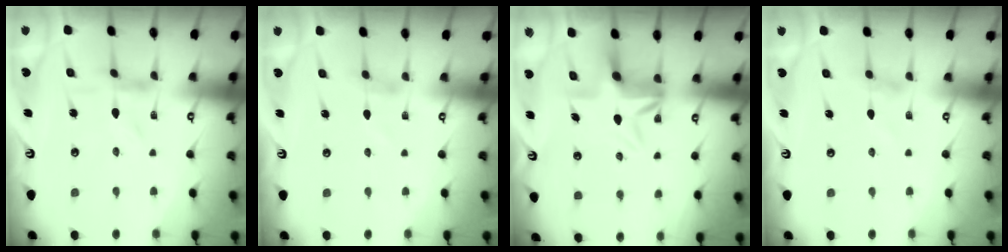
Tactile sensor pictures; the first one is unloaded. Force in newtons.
{"total": 0.9, "press": 0.9, "slide": 0.1}
{"total": 6.5, "press": 6.2, "slide": 2.0}
{"total": 0.0}